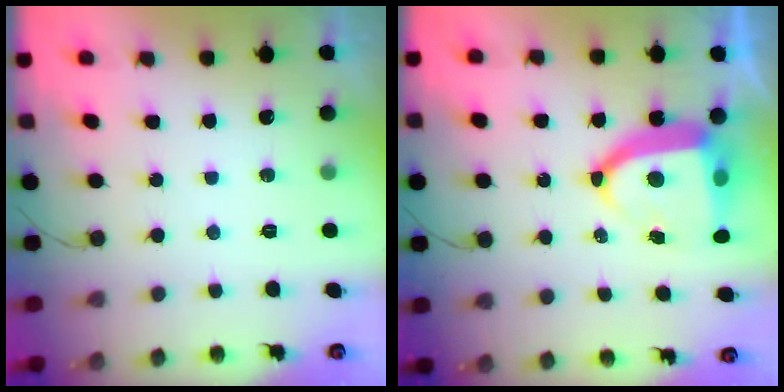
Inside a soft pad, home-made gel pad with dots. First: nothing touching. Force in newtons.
{"total": 11.8, "press": 11.7, "slide": 1.5}